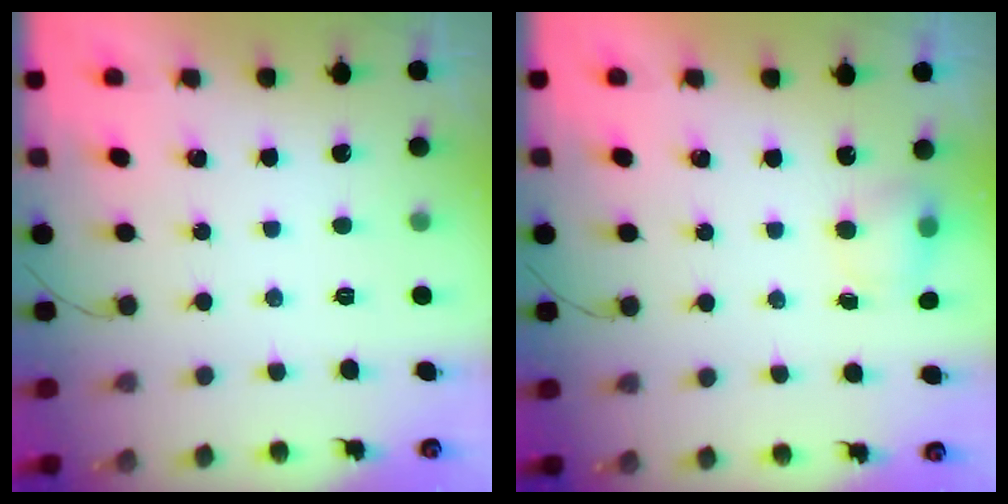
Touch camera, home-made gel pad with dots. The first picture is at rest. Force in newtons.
{"total": 4.6, "press": 4.5, "slide": 1.1}